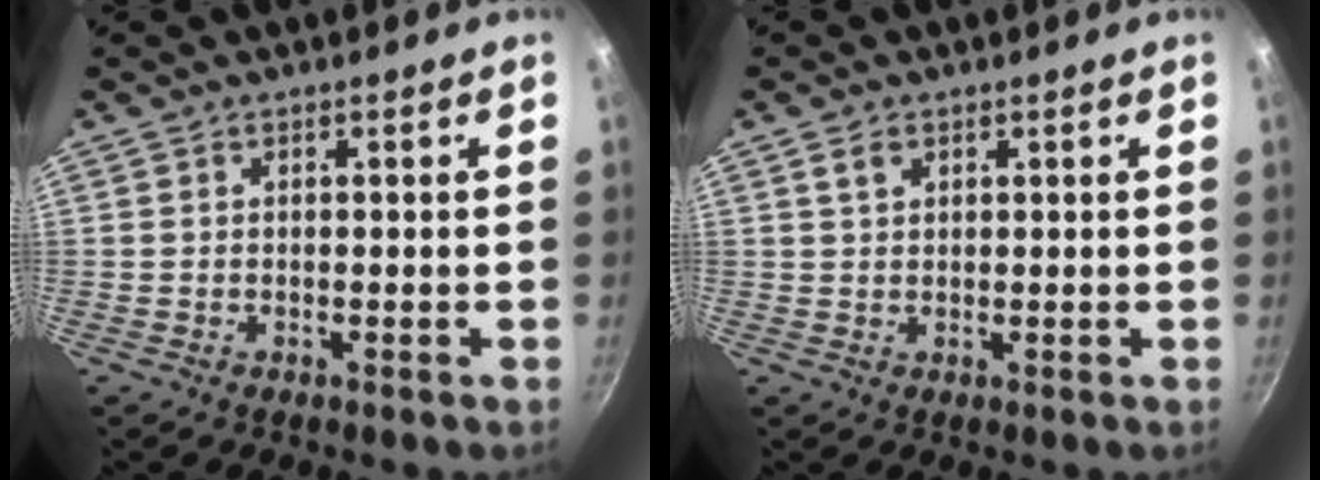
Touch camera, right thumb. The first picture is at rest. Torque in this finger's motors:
{"motor_torque": [-0.13, -0.11, 0.32, 0.08, -0.01]}